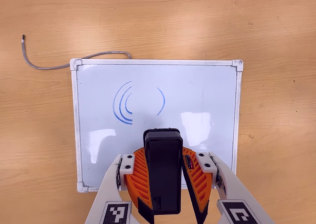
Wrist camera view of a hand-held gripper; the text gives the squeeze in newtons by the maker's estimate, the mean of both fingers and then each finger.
{"total": 10.3, "left": 9.2, "right": 11.5}